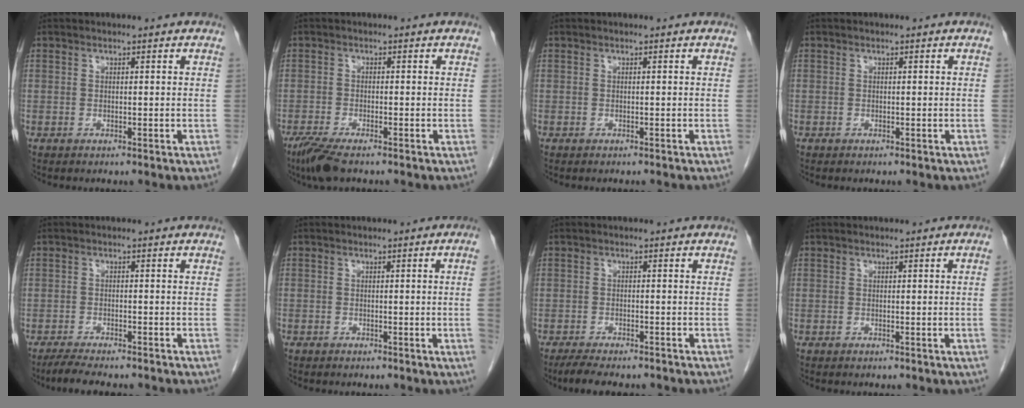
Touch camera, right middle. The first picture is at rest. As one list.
[{"total": 4.7, "force": [-3.5, 0.7, 3.1], "torque": [-0.064, -0.014, -0.062]}, {"total": 1.5, "force": [-1.3, 0.2, 0.5], "torque": [-0.010, -0.002, -0.016]}, {"total": 0.0}, {"total": 5.3, "force": [-4.5, 0.9, 2.6], "torque": [-0.045, -0.012, -0.073]}, {"total": 2.2, "force": [-0.4, -0.8, 2.0], "torque": [-0.023, -0.001, -0.006]}, {"total": 6.2, "force": [-5.2, 1.7, 3.0], "torque": [-0.047, -0.011, -0.078]}, {"total": 1.2, "force": [-0.1, -0.5, 1.1], "torque": [-0.009, -0.001, -0.001]}]